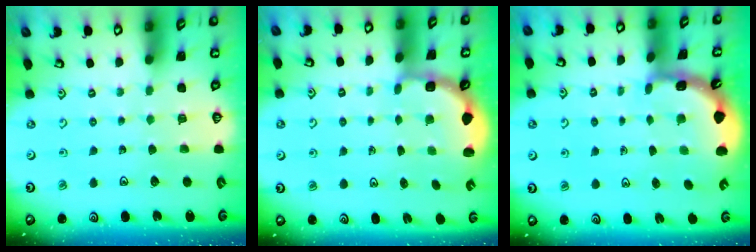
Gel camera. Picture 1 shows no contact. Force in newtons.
{"total": 2.8, "press": 2.5, "slide": 1.4}
{"total": 2.8, "press": 2.8, "slide": 0.2}